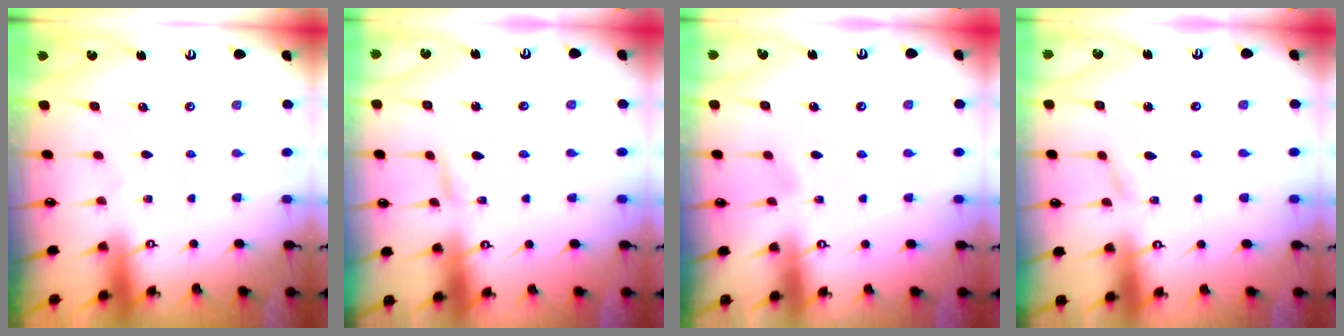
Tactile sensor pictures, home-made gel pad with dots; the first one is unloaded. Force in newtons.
{"total": 3.1, "press": 3.1, "slide": 0.1}
{"total": 3.7, "press": 3.7, "slide": 0.6}
{"total": 1.6, "press": 1.5, "slide": 0.1}